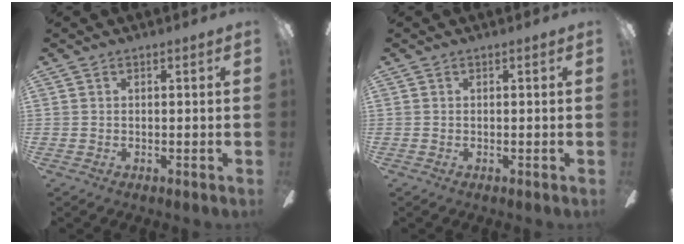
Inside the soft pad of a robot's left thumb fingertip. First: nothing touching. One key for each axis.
{"total": 0.0}